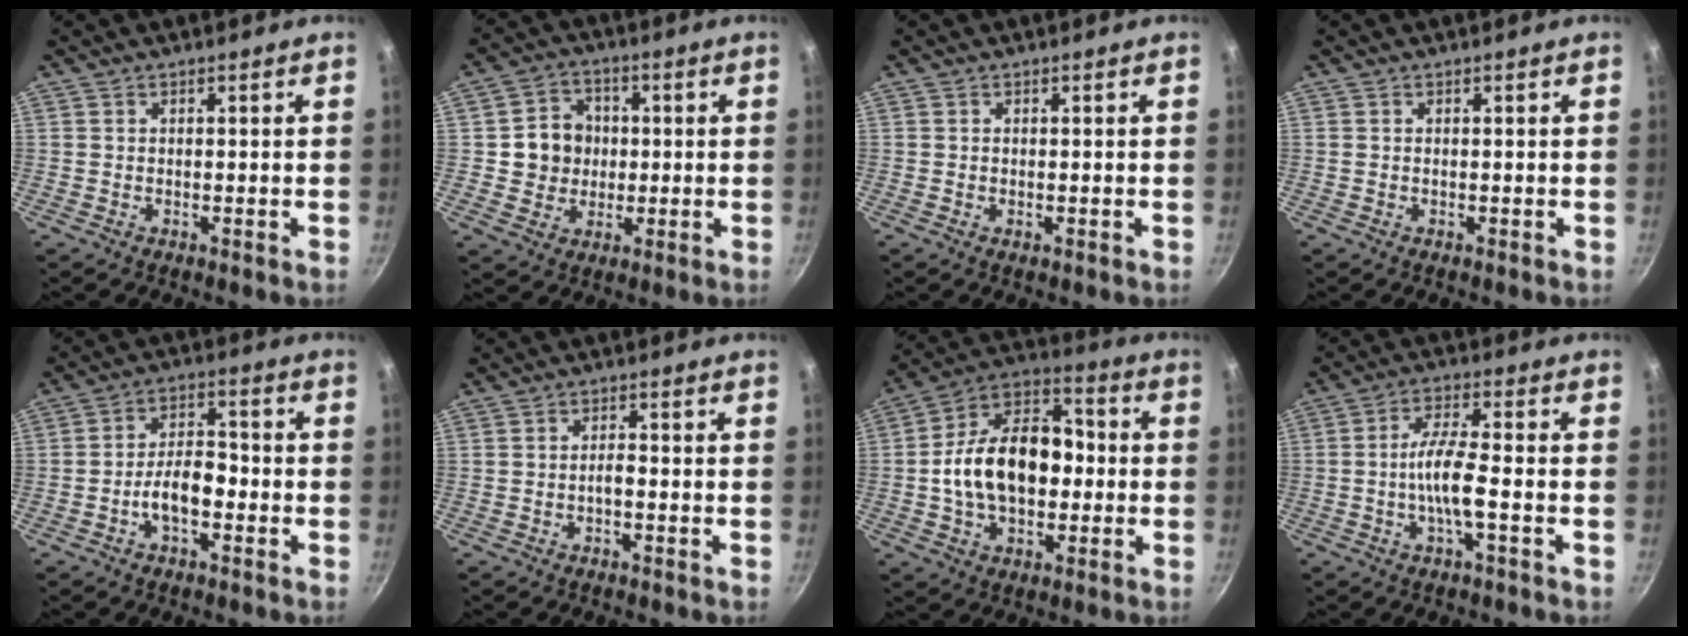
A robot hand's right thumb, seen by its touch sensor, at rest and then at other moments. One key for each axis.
{"total": 8.2, "fx": 0.5, "fy": 7.5, "fz": 3.2, "tx": -0.018, "ty": 0.010, "tz": 0.006}
{"total": 0.5, "fx": -0.1, "fy": 0.2, "fz": 0.5, "tx": -0.007, "ty": 0.000, "tz": -0.002}
{"total": 0.0}
{"total": 7.5, "fx": -2.6, "fy": 3.9, "fz": 5.8, "tx": -0.083, "ty": 0.039, "tz": -0.049}
{"total": 1.8, "fx": -0.8, "fy": 0.6, "fz": 1.5, "tx": -0.020, "ty": 0.013, "tz": -0.016}
{"total": 19.1, "fx": -1.1, "fy": 12.5, "fz": 14.4, "tx": -0.211, "ty": 0.045, "tz": -0.033}
{"total": 7.4, "fx": -1.9, "fy": 1.4, "fz": 7.0, "tx": -0.138, "ty": 0.025, "tz": -0.043}